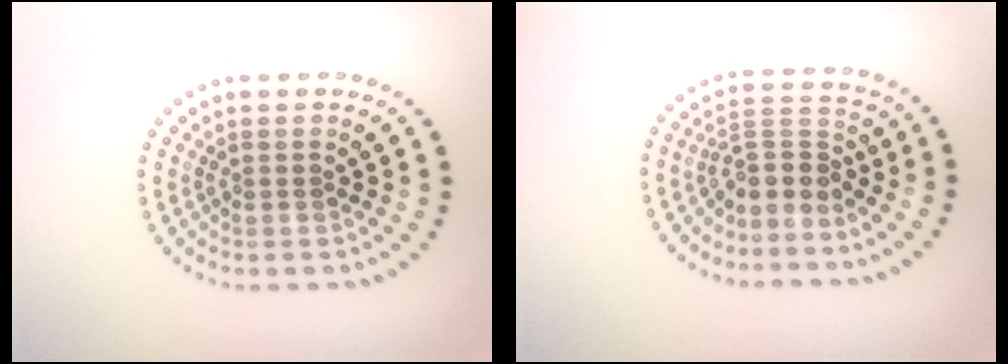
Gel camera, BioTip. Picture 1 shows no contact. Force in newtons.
{"total": 3.0, "press": 2.1, "slide": 2.1}